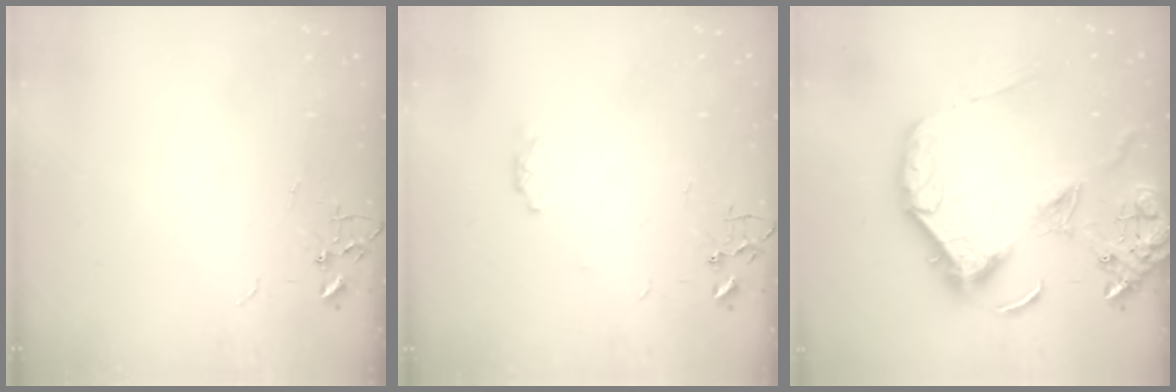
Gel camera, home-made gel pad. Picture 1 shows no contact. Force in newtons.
{"total": 4.2, "press": 4.1, "slide": 1.0}
{"total": 16.4, "press": 16.3, "slide": 1.6}